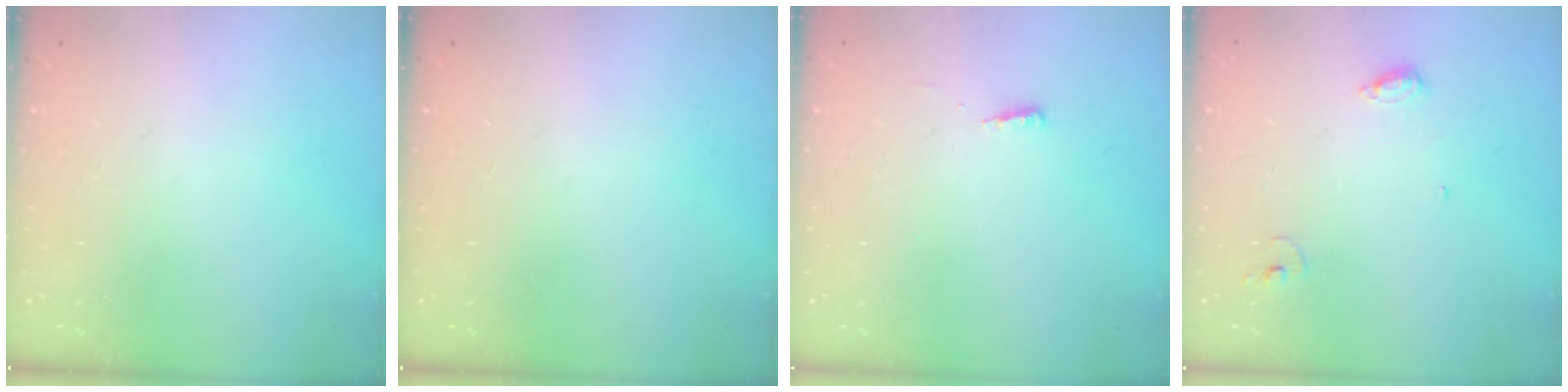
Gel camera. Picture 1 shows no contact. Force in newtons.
{"total": 0.0}
{"total": 3.1, "press": 3.0, "slide": 0.9}
{"total": 6.4, "press": 6.4, "slide": 0.5}